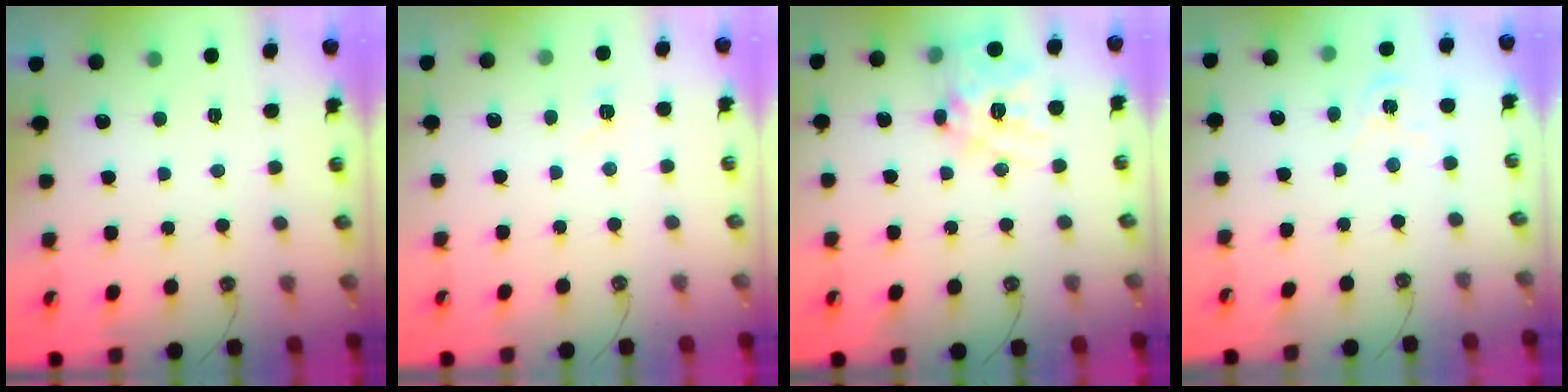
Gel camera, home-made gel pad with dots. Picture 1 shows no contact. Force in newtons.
{"total": 2.9, "press": 2.8, "slide": 0.5}
{"total": 15.5, "press": 15.3, "slide": 2.4}
{"total": 2.1, "press": 2.1, "slide": 0.2}